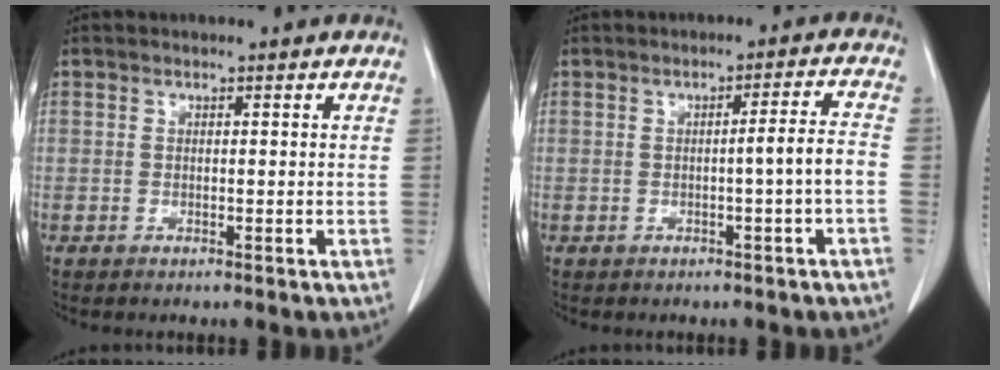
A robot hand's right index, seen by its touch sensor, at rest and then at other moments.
{"total": 3.8, "force": [-1.1, -0.7, 3.6], "torque": [-0.050, 0.005, -0.016]}